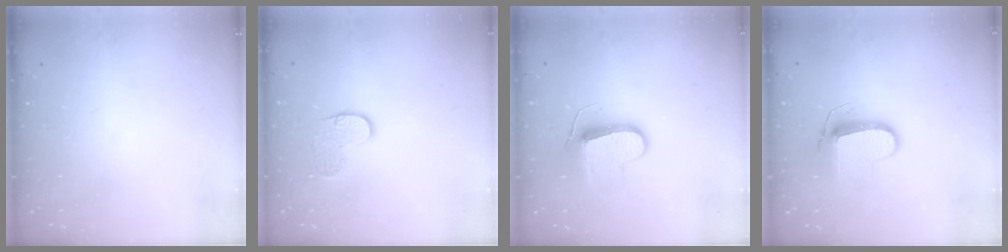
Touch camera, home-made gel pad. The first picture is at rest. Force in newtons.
{"total": 6.7, "press": 6.7, "slide": 0.1}
{"total": 9.6, "press": 9.6, "slide": 0.2}
{"total": 9.5, "press": 9.5, "slide": 0.2}